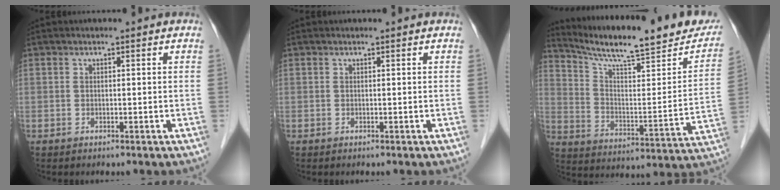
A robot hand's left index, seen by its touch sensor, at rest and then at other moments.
{"total": 0.0}
{"total": 22.8, "force": [19.5, 3.3, 11.3], "torque": [-0.173, -0.024, 0.278]}